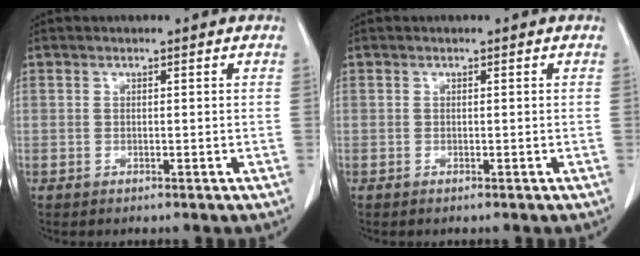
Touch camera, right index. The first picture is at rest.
{"total": 0.0}